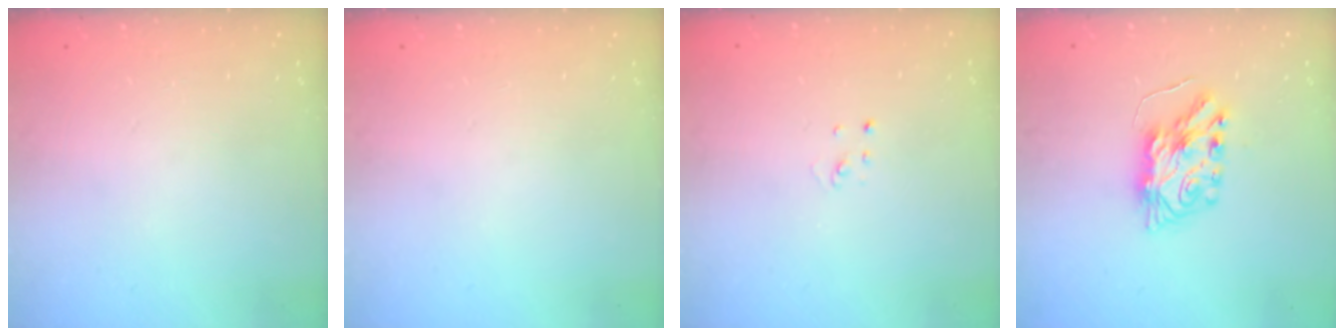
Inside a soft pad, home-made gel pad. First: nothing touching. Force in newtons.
{"total": 0.0}
{"total": 2.0, "press": 2.0, "slide": 0.1}
{"total": 8.4, "press": 8.4, "slide": 0.5}